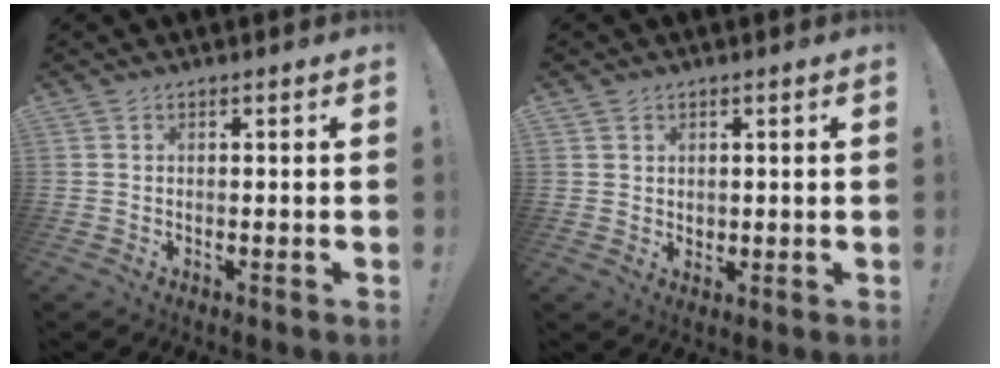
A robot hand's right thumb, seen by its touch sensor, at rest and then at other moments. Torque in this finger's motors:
{"motor_torque": [2.16, 2.85, 1.76, 0.70, 0.72]}